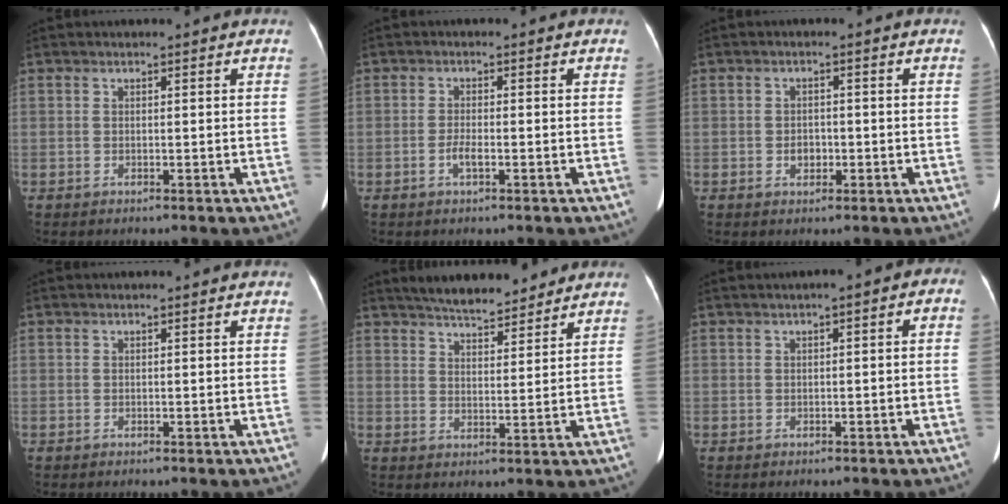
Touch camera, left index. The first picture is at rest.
{"total": 1.9, "force": [-0.9, 0.3, 1.6], "torque": [-0.035, 0.000, -0.018]}
{"total": 2.0, "force": [-0.7, 1.5, 1.2], "torque": [-0.017, 0.005, -0.008]}
{"total": 0.0}
{"total": 9.2, "force": [8.3, 2.0, 3.6], "torque": [-0.053, 0.014, 0.125]}
{"total": 2.5, "force": [0.3, 0.9, 2.3], "torque": [-0.022, 0.020, 0.000]}